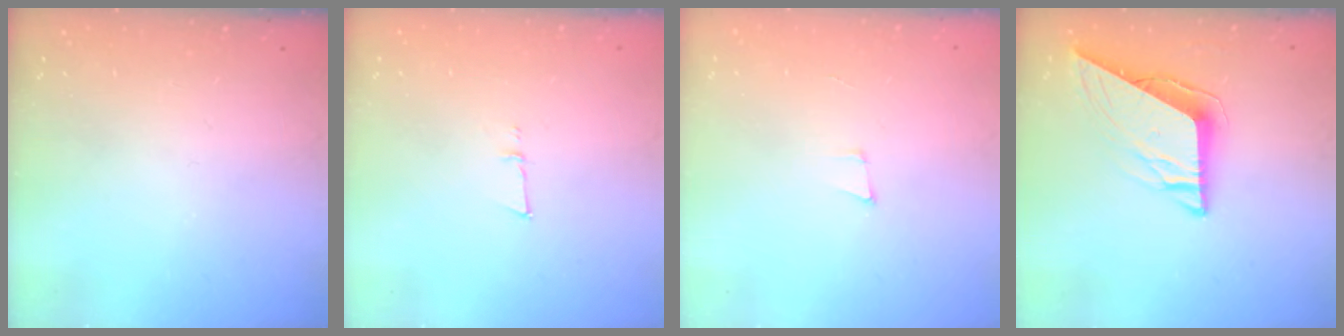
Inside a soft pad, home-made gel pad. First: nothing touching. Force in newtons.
{"total": 4.2, "press": 4.0, "slide": 1.1}
{"total": 3.6, "press": 2.5, "slide": 2.7}
{"total": 9.8, "press": 9.7, "slide": 1.1}